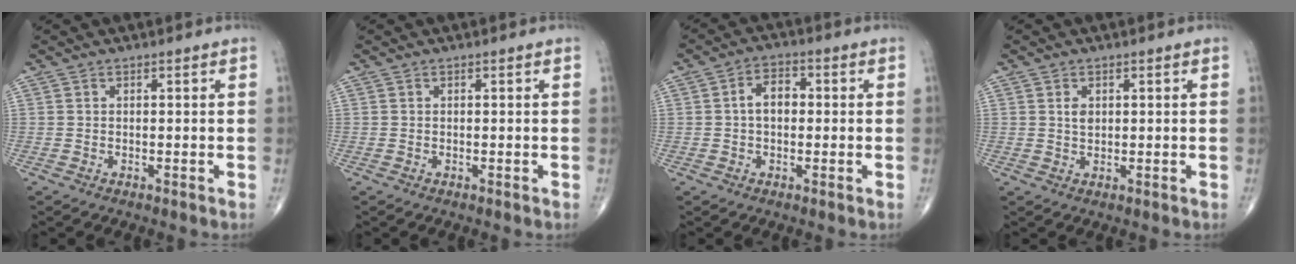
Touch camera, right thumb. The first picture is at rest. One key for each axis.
{"total": 0.0}
{"total": 5.1, "fx": 0.1, "fy": 3.4, "fz": 3.8, "tx": -0.055, "ty": 0.019, "tz": -0.006}
{"total": 2.0, "fx": 0.6, "fy": 1.4, "fz": 1.3, "tx": -0.018, "ty": -0.003, "tz": 0.011}